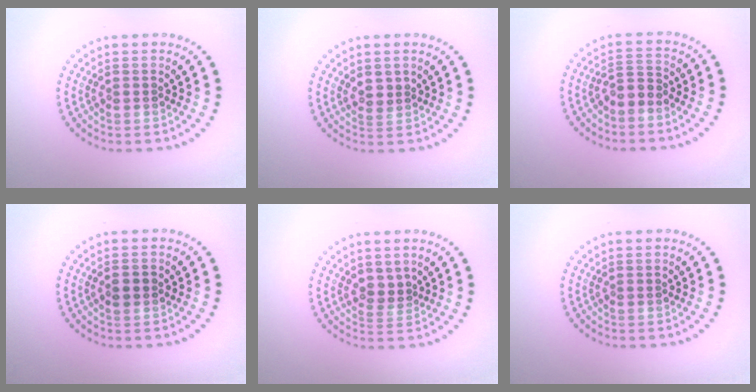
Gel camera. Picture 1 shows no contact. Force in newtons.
{"total": 1.5, "press": 1.3, "slide": 0.8}
{"total": 2.1, "press": 1.6, "slide": 1.3}
{"total": 1.2, "press": 1.2, "slide": 0.0}
{"total": 1.6, "press": 1.2, "slide": 1.0}
{"total": 0.0}